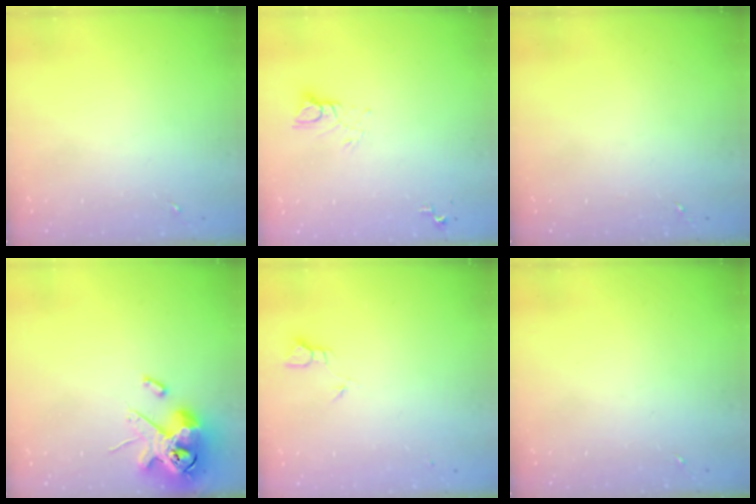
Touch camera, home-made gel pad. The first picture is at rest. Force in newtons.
{"total": 4.4, "press": 4.4, "slide": 0.4}
{"total": 0.0}
{"total": 14.5, "press": 14.3, "slide": 2.4}
{"total": 2.0, "press": 2.0, "slide": 0.1}
{"total": 0.0}